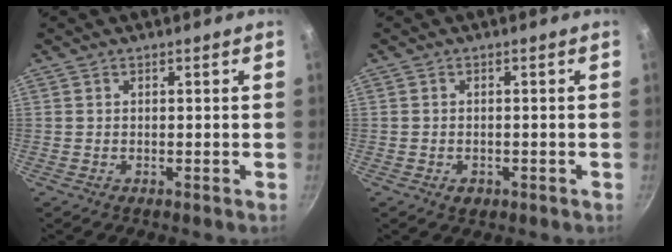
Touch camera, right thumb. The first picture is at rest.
{"total": 2.0, "force": [-0.9, 1.5, 1.1], "torque": [-0.014, 0.006, -0.008]}